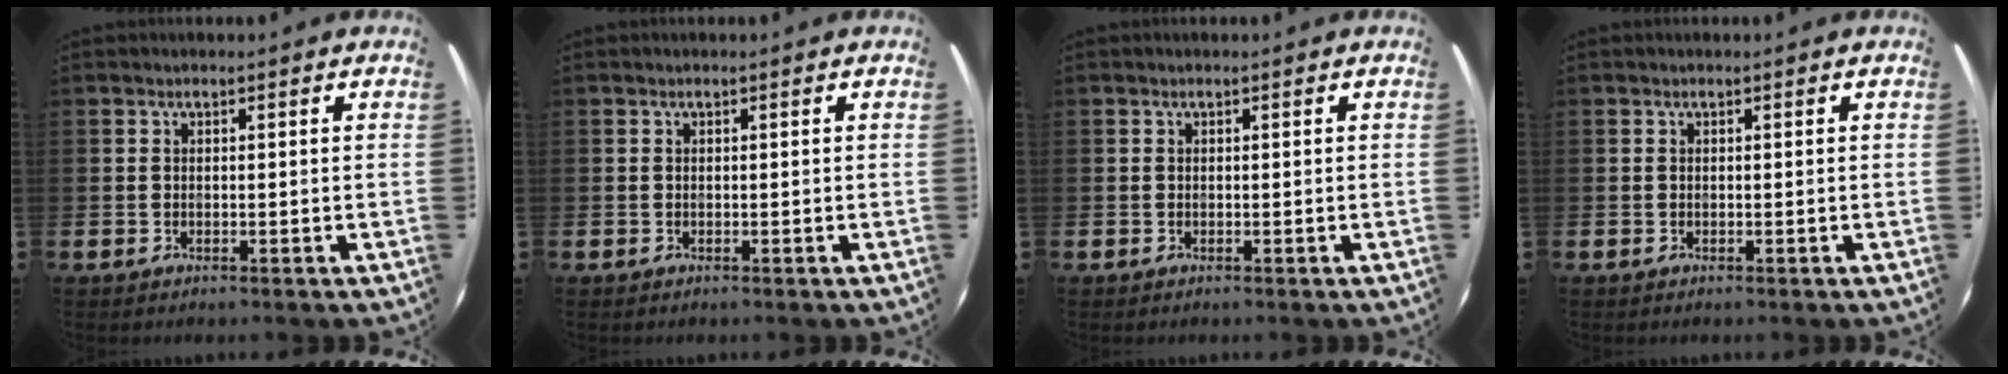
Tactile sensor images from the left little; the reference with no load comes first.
{"total": 0.0}
{"total": 0.0}
{"total": 0.0}